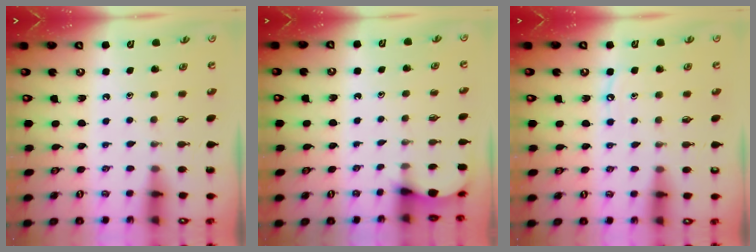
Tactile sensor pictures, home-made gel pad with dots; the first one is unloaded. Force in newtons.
{"total": 2.8, "press": 2.8, "slide": 0.3}
{"total": 5.1, "press": 5.1, "slide": 0.6}